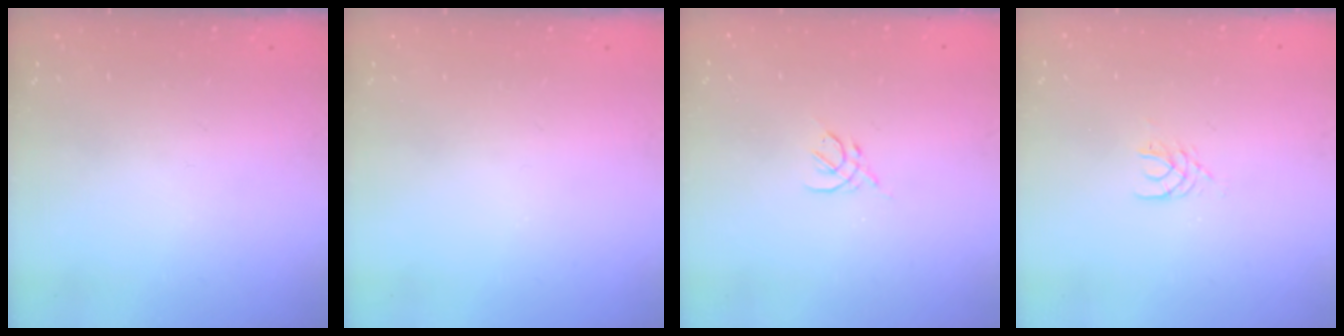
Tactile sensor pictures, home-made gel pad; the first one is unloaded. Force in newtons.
{"total": 0.0}
{"total": 2.6, "press": 2.5, "slide": 0.7}
{"total": 3.4, "press": 3.4, "slide": 0.4}